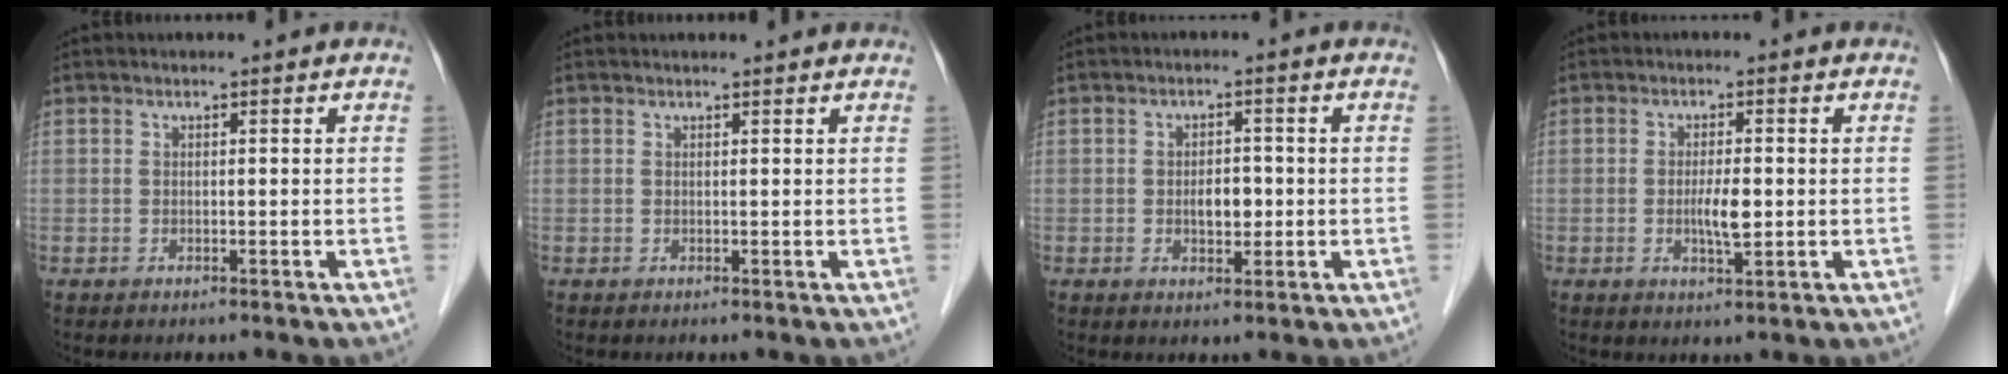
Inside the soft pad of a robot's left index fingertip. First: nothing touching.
{"total": 2.2, "force": [2.1, 0.3, 0.4], "torque": [-0.011, 0.014, 0.023]}
{"total": 3.0, "force": [-0.4, 1.7, 2.5], "torque": [-0.039, 0.003, -0.003]}
{"total": 3.3, "force": [-0.2, 0.7, 3.2], "torque": [-0.059, -0.002, -0.003]}